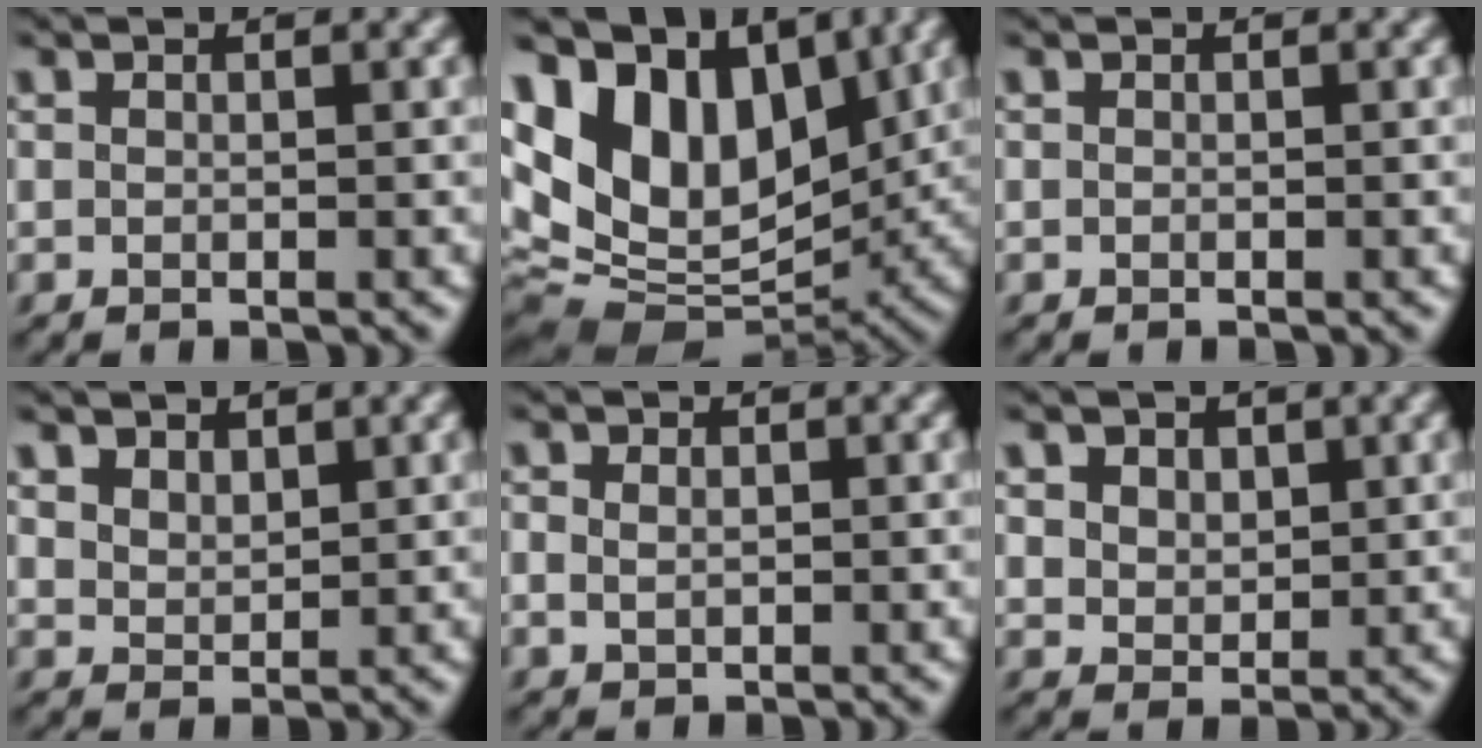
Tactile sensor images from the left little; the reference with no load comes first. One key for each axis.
{"total": 14.0, "fx": 3.2, "fy": 9.1, "fz": 10.2, "tx": -0.207, "ty": 0.019, "tz": 0.051}
{"total": 0.0}
{"total": 2.2, "fx": 1.5, "fy": 1.3, "fz": 0.9, "tx": -0.030, "ty": -0.006, "tz": 0.033}
{"total": 3.0, "fx": 0.9, "fy": 2.4, "fz": 1.6, "tx": -0.029, "ty": 0.020, "tz": -0.004}
{"total": 4.0, "fx": 2.0, "fy": 2.9, "fz": 1.9, "tx": -0.062, "ty": 0.000, "tz": 0.041}